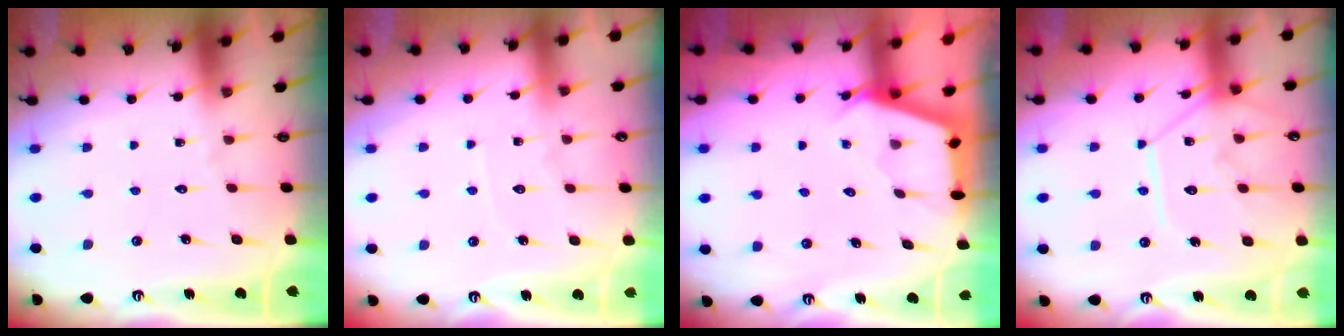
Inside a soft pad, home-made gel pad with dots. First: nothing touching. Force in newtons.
{"total": 5.6, "press": 5.6, "slide": 0.6}
{"total": 2.7, "press": 2.7, "slide": 0.3}
{"total": 13.2, "press": 13.1, "slide": 1.0}